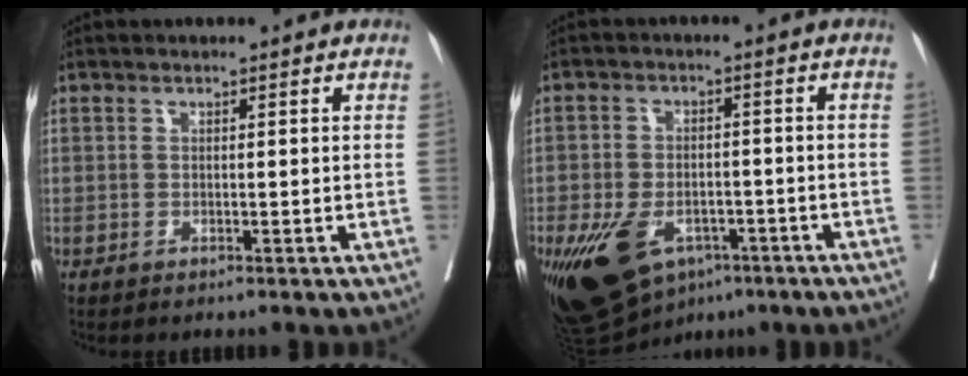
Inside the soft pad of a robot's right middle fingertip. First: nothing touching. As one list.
[{"total": 15.1, "force": [-7.8, 8.9, 9.3], "torque": [-0.188, -0.006, -0.113]}]